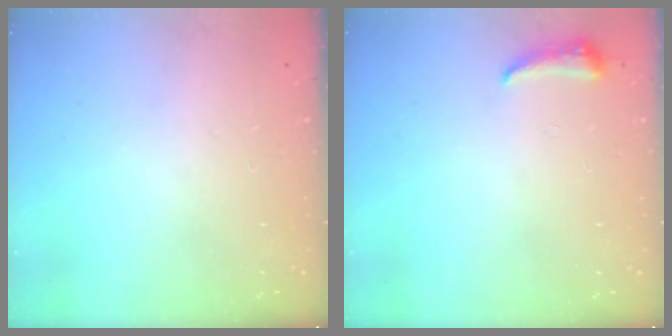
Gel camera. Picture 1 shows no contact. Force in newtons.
{"total": 4.3, "press": 4.2, "slide": 0.9}